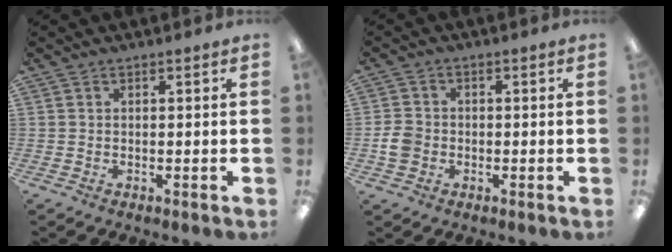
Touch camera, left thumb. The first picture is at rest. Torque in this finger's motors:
{"motor_torque": [-0.29, 0.42, 0.18, -0.08, 0.00]}